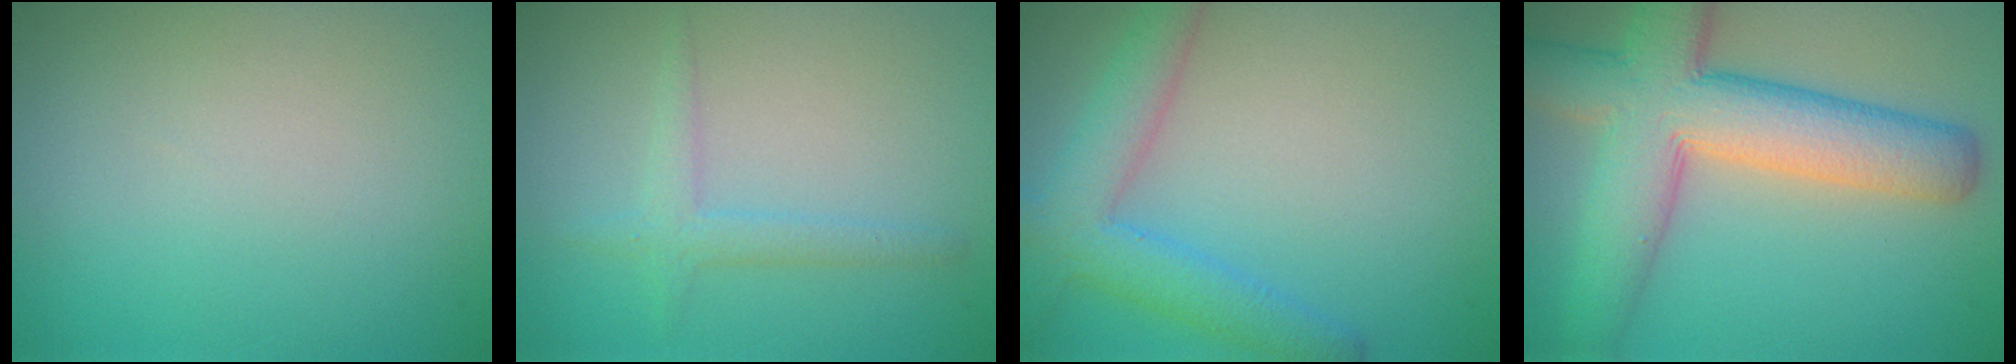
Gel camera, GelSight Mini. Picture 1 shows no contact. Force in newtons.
{"total": 1.7, "press": 1.7, "slide": 0.0}
{"total": 5.1, "press": 5.0, "slide": 0.3}
{"total": 9.8, "press": 9.7, "slide": 0.6}